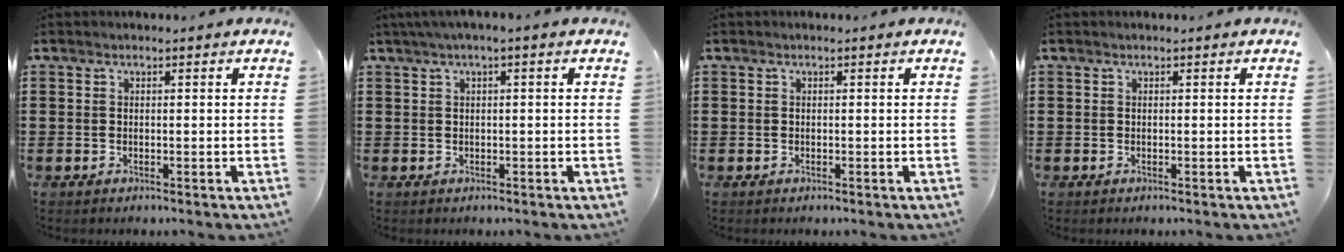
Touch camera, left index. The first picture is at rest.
{"total": 1.2, "force": [-0.2, 0.0, 1.2], "torque": [-0.020, -0.004, -0.003]}
{"total": 0.0}
{"total": 0.0}